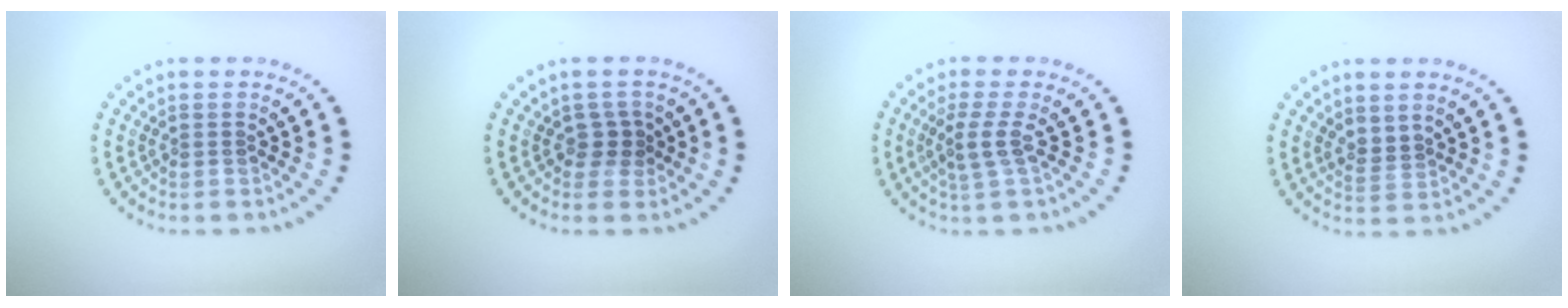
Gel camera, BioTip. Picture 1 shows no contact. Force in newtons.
{"total": 1.7, "press": 1.4, "slide": 1.0}
{"total": 2.2, "press": 1.7, "slide": 1.4}
{"total": 1.4, "press": 1.1, "slide": 1.0}